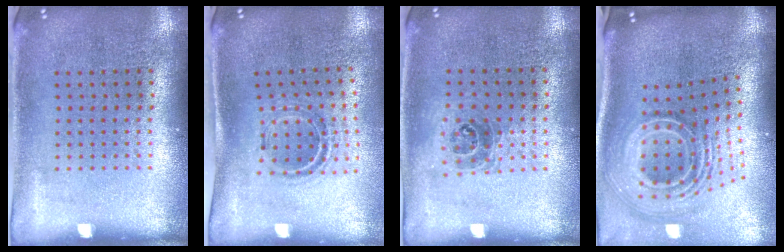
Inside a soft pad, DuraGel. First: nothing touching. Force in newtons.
{"total": 0.9, "press": 0.9, "slide": 0.3}
{"total": 1.1, "press": 1.0, "slide": 0.5}
{"total": 3.2, "press": 2.0, "slide": 2.5}